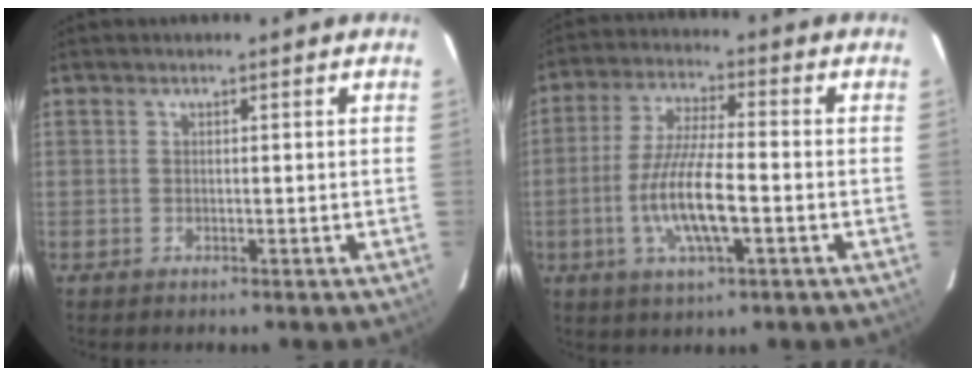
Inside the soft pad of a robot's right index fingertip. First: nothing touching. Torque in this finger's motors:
{"motor_torque": [0.98, -0.60, 0.50, 0.21]}